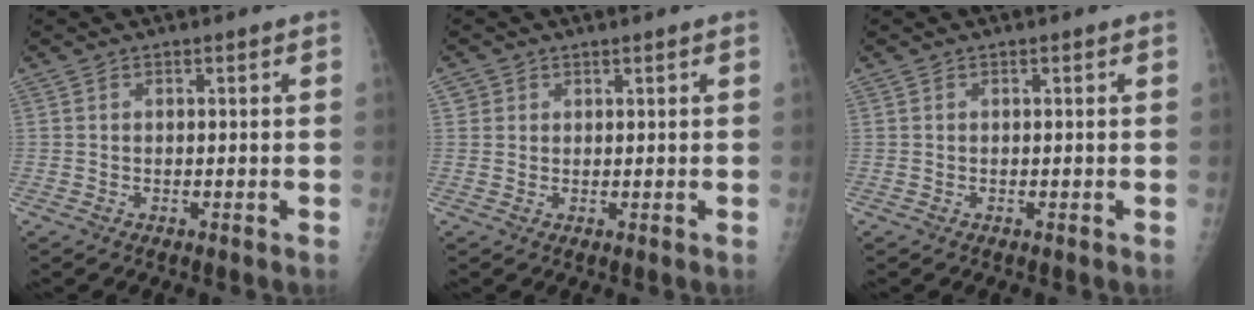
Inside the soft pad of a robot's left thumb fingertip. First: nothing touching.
{"total": 1.3, "force": [0.8, 1.0, -0.1], "torque": [0.016, -0.001, 0.010]}
{"total": 0.0}